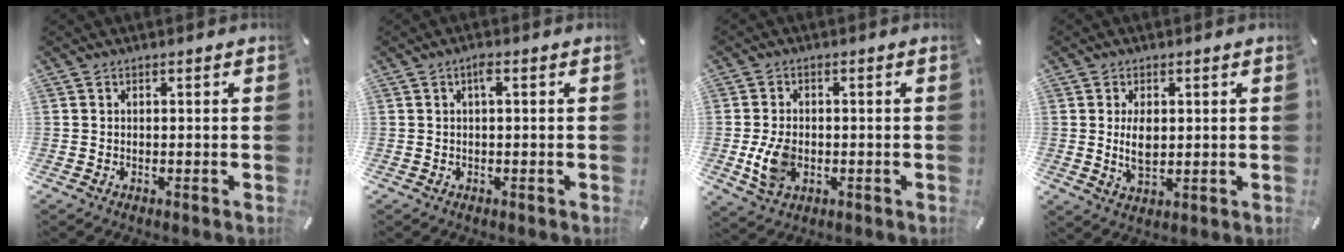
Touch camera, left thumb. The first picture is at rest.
{"total": 2.0, "force": [0.3, 0.4, 1.9], "torque": [-0.038, 0.004, 0.003]}
{"total": 7.7, "force": [-1.4, 5.4, 5.3], "torque": [-0.110, 0.000, -0.024]}
{"total": 5.6, "force": [0.8, 3.2, 4.6], "torque": [-0.098, -0.012, 0.006]}